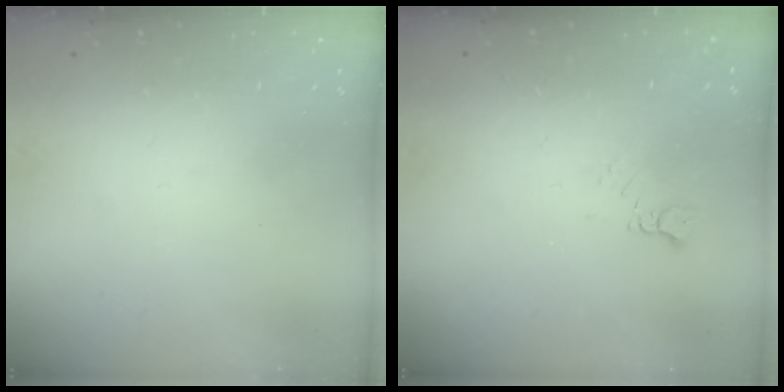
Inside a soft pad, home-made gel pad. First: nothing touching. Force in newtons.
{"total": 2.9, "press": 2.9, "slide": 0.5}